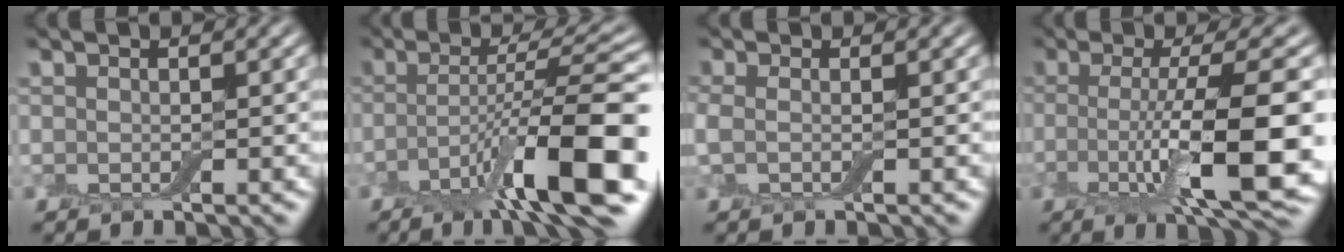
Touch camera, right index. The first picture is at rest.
{"total": 11.2, "force": [-4.2, 2.0, 10.2], "torque": [-0.144, 0.010, -0.072]}
{"total": 1.3, "force": [0.0, 0.5, 1.2], "torque": [-0.032, 0.002, -0.005]}
{"total": 10.3, "force": [-1.6, 2.3, 9.9], "torque": [-0.146, -0.010, -0.026]}